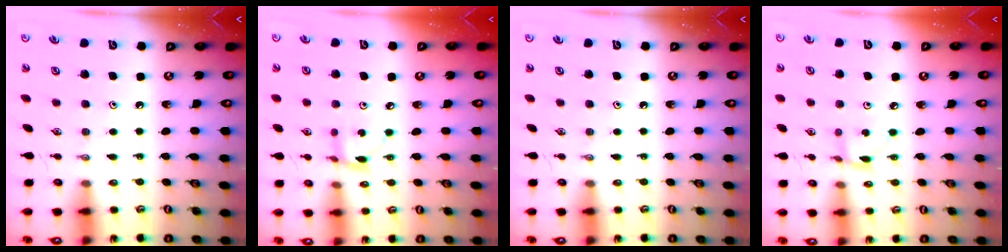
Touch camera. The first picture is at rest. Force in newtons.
{"total": 3.0, "press": 3.0, "slide": 0.2}
{"total": 0.0}
{"total": 2.0, "press": 2.0, "slide": 0.1}